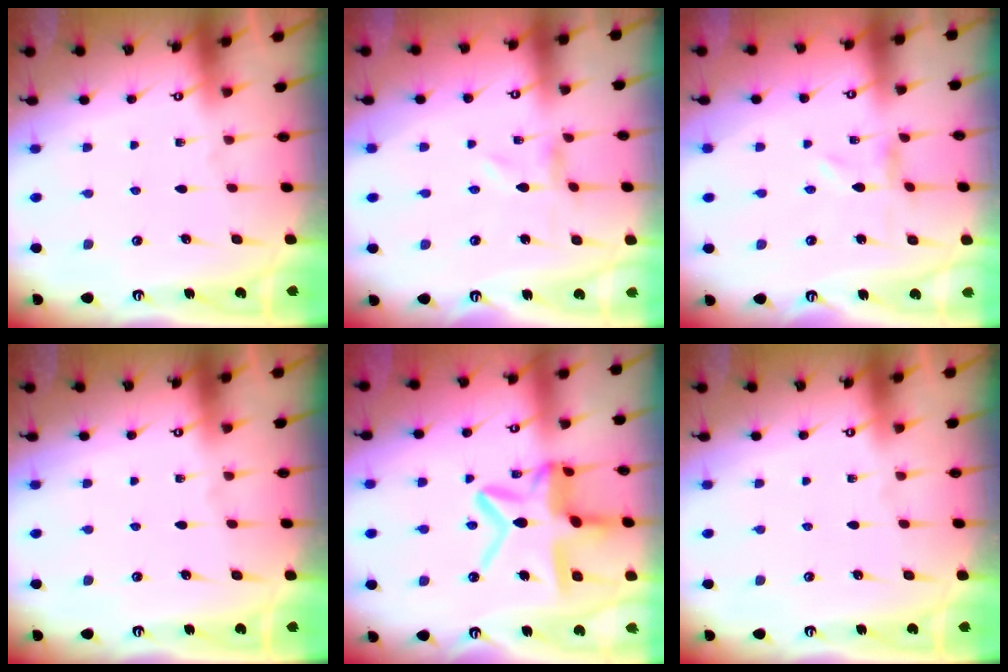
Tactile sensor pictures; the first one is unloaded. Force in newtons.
{"total": 0.0}
{"total": 0.0}
{"total": 0.0}
{"total": 17.0, "press": 16.9, "slide": 1.3}
{"total": 0.0}